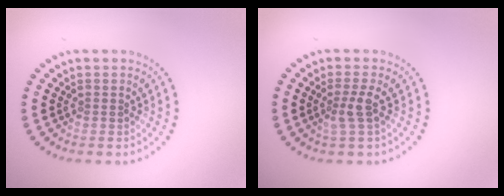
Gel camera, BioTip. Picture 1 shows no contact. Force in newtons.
{"total": 1.8, "press": 1.2, "slide": 1.3}